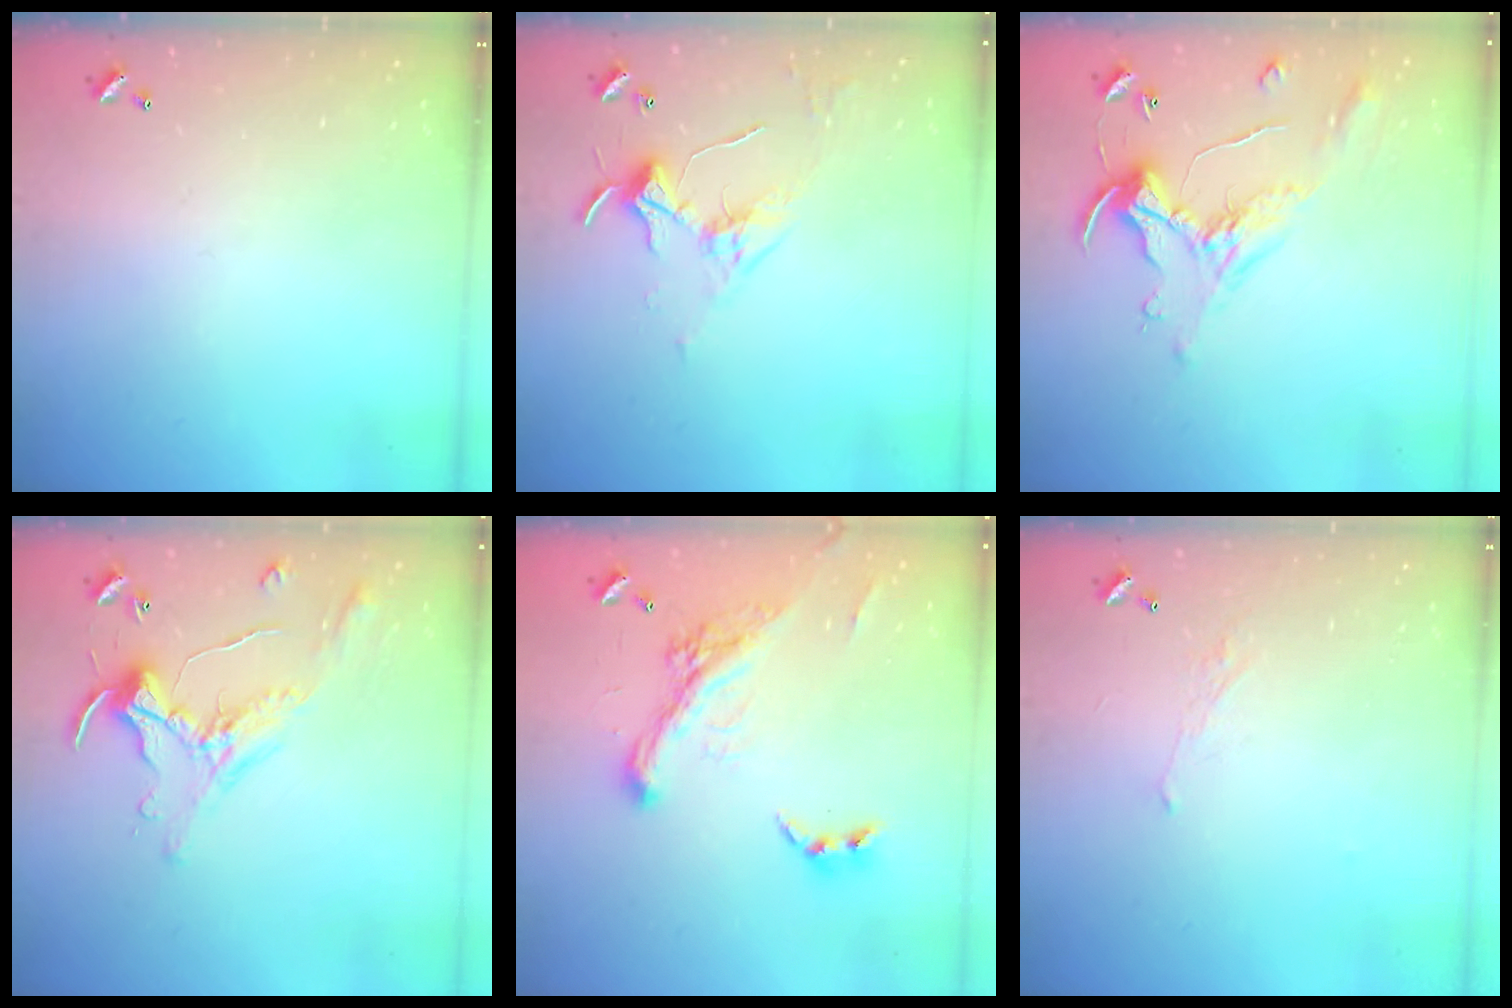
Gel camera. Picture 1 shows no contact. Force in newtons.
{"total": 4.2, "press": 4.2, "slide": 0.4}
{"total": 1.1, "press": 0.8, "slide": 0.9}
{"total": 0.7, "press": 0.5, "slide": 0.4}
{"total": 4.6, "press": 4.4, "slide": 1.4}
{"total": 1.7, "press": 1.6, "slide": 0.6}